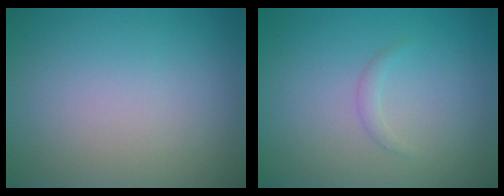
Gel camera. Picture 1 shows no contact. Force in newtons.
{"total": 0.8, "press": 0.8, "slide": 0.1}